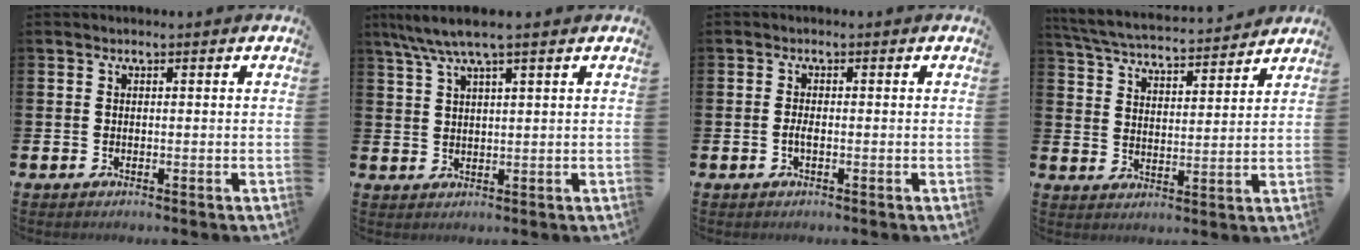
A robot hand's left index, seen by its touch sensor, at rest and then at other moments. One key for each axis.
{"total": 4.8, "fx": 3.6, "fy": 0.2, "fz": 3.2, "tx": -0.068, "ty": -0.007, "tz": 0.065}
{"total": 1.2, "fx": -0.5, "fy": 0.4, "fz": 1.0, "tx": -0.023, "ty": 0.002, "tz": -0.009}
{"total": 5.1, "fx": 5.0, "fy": 0.5, "fz": 0.9, "tx": -0.040, "ty": -0.042, "tz": 0.084}